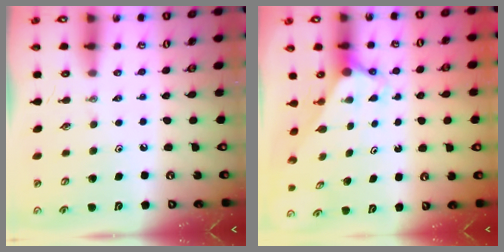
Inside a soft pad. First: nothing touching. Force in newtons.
{"total": 2.9, "press": 2.9, "slide": 0.0}